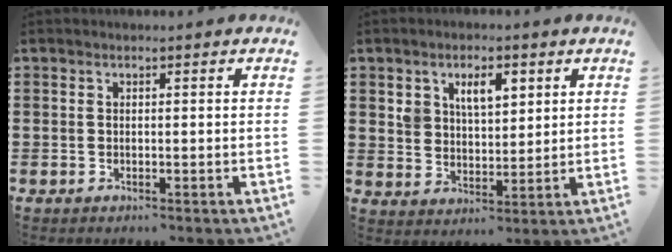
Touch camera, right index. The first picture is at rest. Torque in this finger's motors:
{"motor_torque": [0.38, 0.35, 0.14, 0.03]}